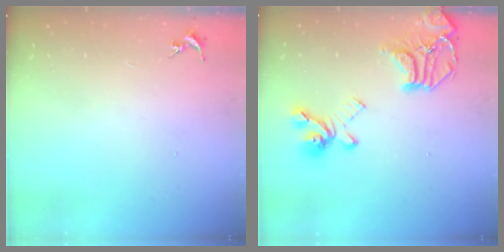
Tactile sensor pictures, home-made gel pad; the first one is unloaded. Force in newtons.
{"total": 19.3, "press": 19.2, "slide": 1.9}